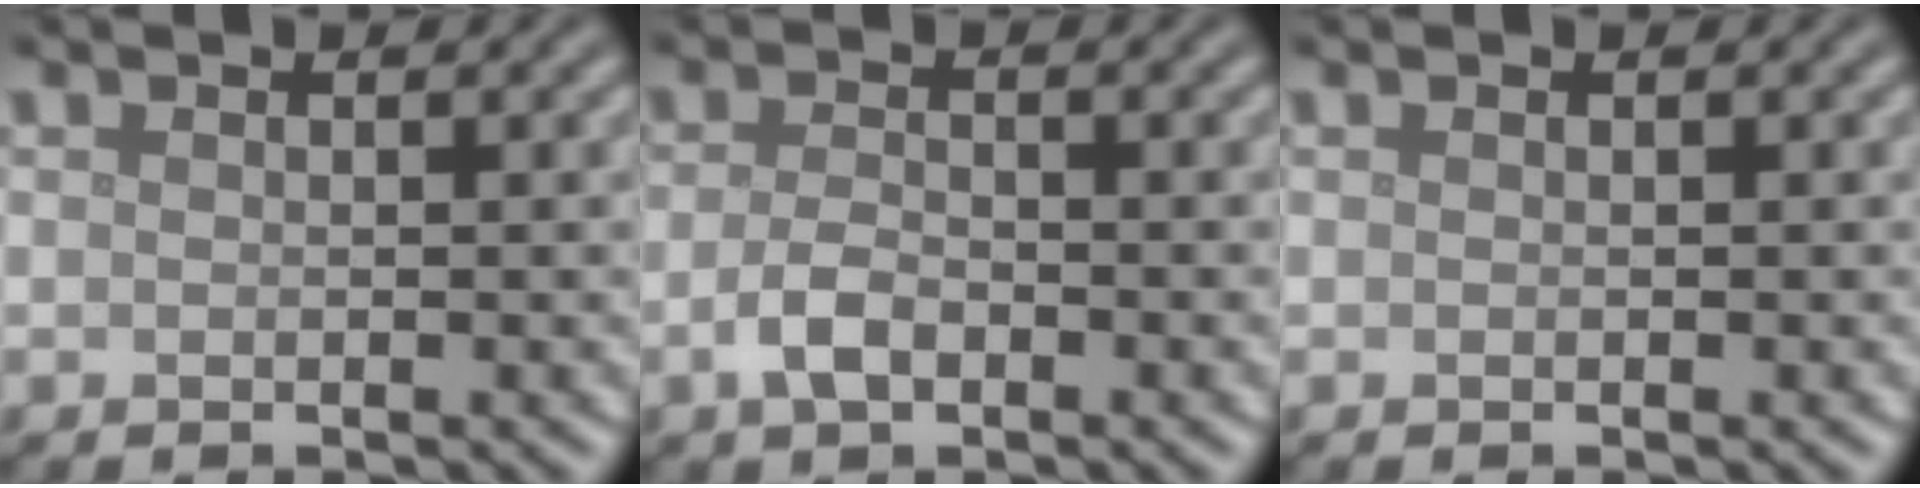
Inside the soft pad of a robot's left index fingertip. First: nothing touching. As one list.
[{"total": 2.3, "force": [-1.0, 1.2, 1.8], "torque": [-0.037, 0.001, -0.023]}, {"total": 0.0}]